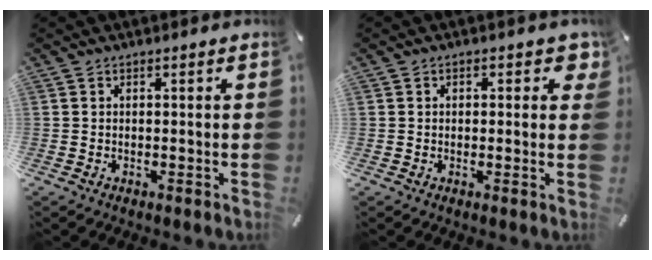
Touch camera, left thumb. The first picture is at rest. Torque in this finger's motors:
{"motor_torque": [0.22, -0.05, 0.01, 0.08, -0.01]}